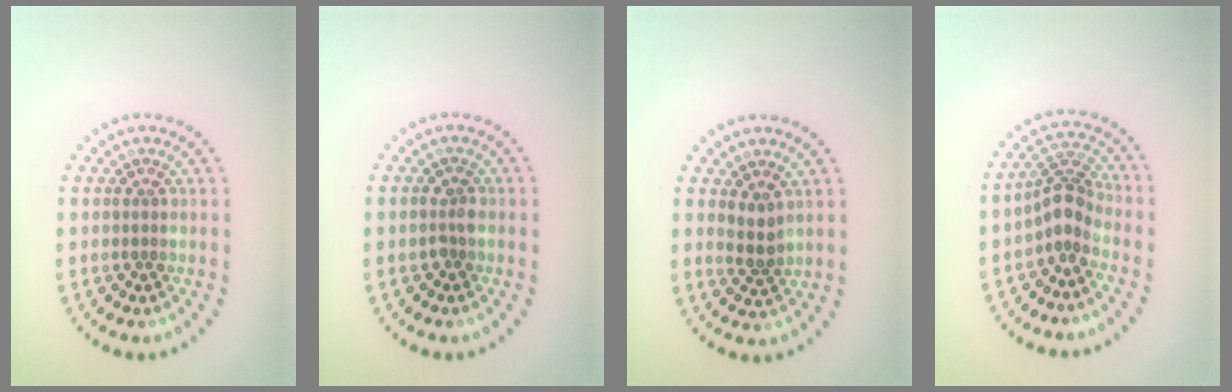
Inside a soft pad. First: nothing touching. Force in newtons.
{"total": 0.9, "press": 0.9, "slide": 0.3}
{"total": 1.7, "press": 1.4, "slide": 0.9}
{"total": 2.9, "press": 2.1, "slide": 1.9}